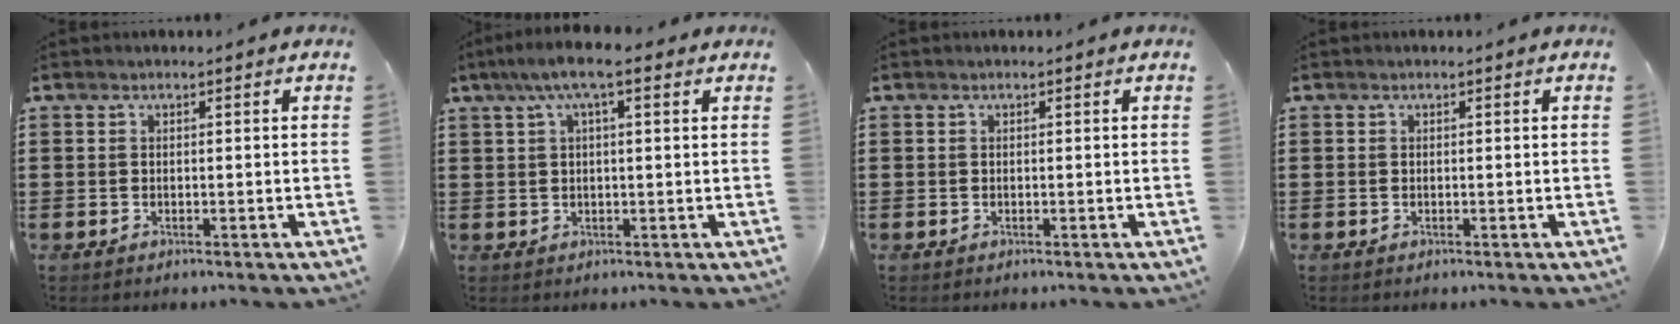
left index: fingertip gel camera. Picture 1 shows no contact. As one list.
[{"total": 6.0, "force": [2.9, 1.0, 5.1], "torque": [-0.104, 0.008, 0.050]}, {"total": 0.0}, {"total": 0.0}]